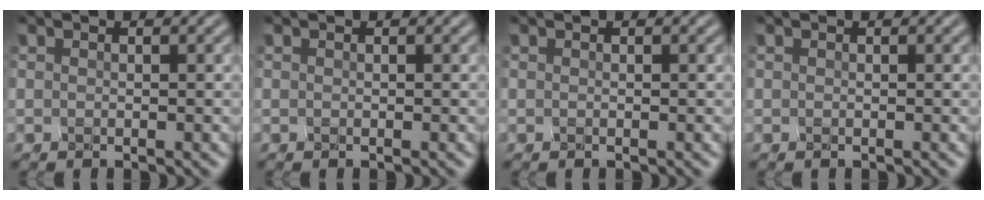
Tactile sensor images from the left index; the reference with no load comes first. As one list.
[{"total": 0.0}, {"total": 0.0}, {"total": 0.0}]